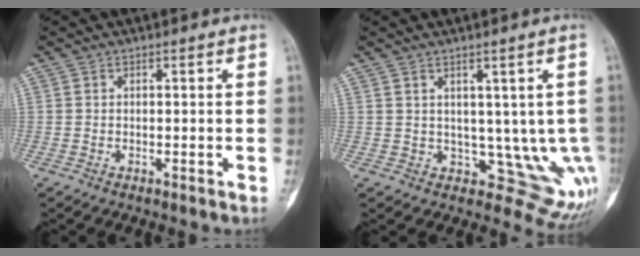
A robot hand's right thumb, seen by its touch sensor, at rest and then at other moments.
{"total": 9.2, "force": [1.5, 6.3, 6.5], "torque": [-0.042, -0.021, 0.042]}